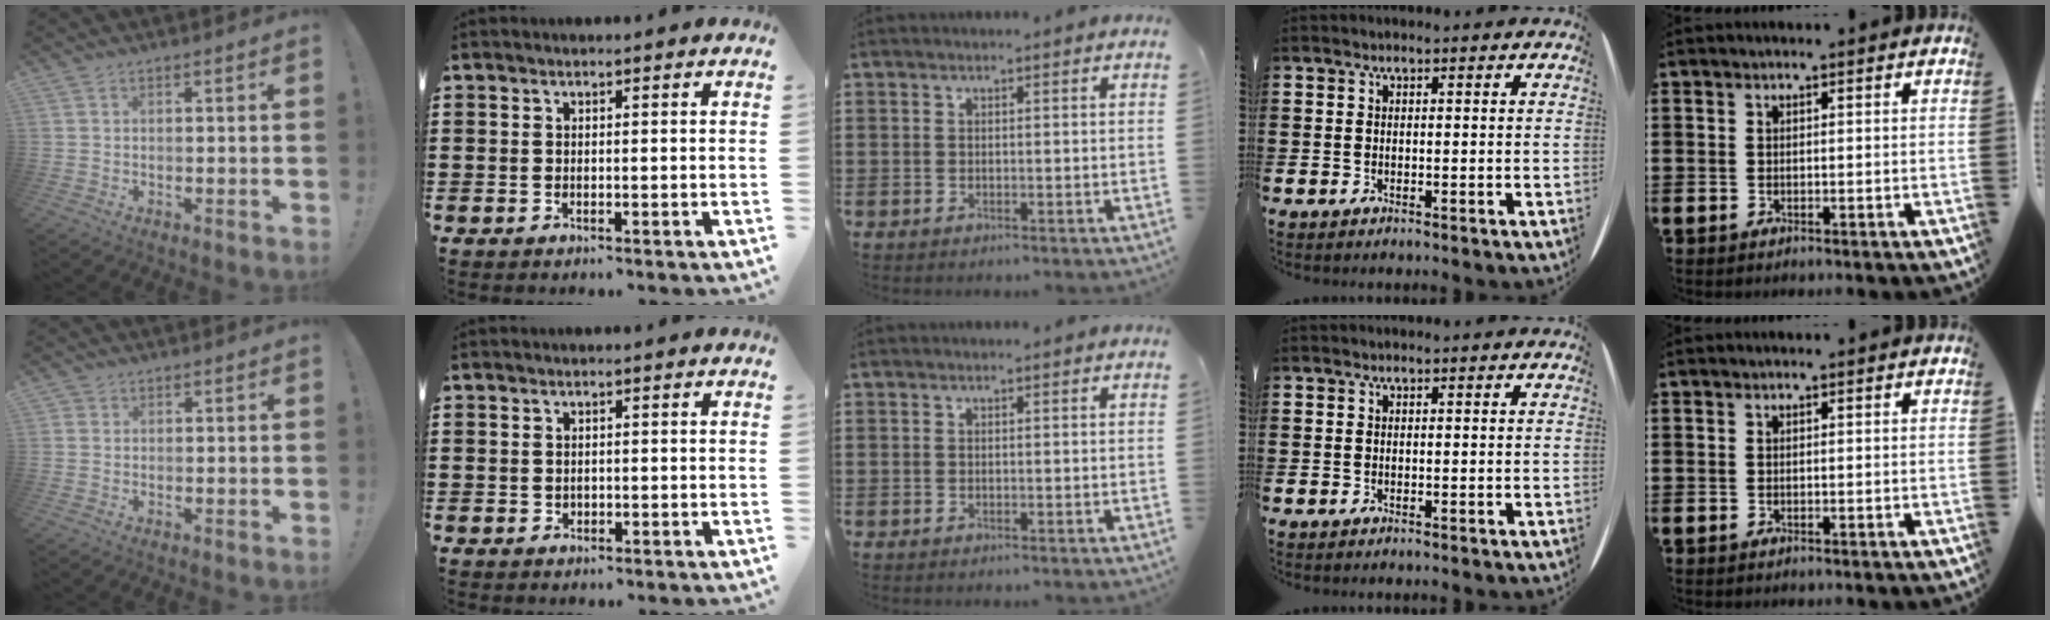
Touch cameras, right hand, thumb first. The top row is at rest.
{"thumb": {"total": 1.0, "force": [0.3, 0.9, 0.2], "torque": [-0.012, 0.005, 0.008]}, "index": {"total": 0.5, "force": [0.1, 0.5, 0.1], "torque": [-0.003, 0.004, 0.001]}}